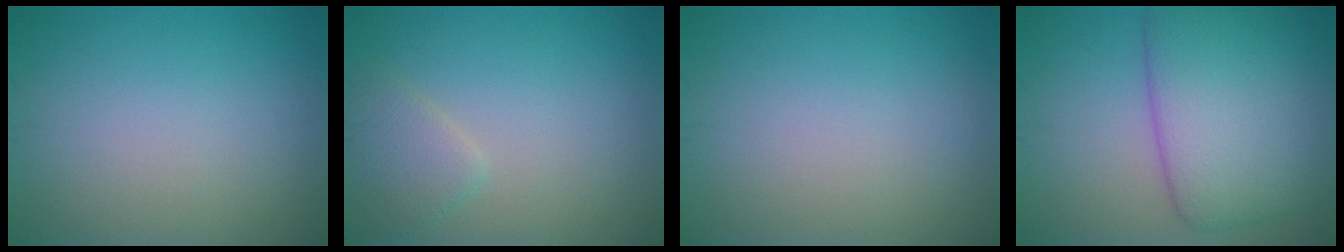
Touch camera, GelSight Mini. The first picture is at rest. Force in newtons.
{"total": 2.2, "press": 2.2, "slide": 0.1}
{"total": 0.0}
{"total": 9.6, "press": 9.6, "slide": 0.3}